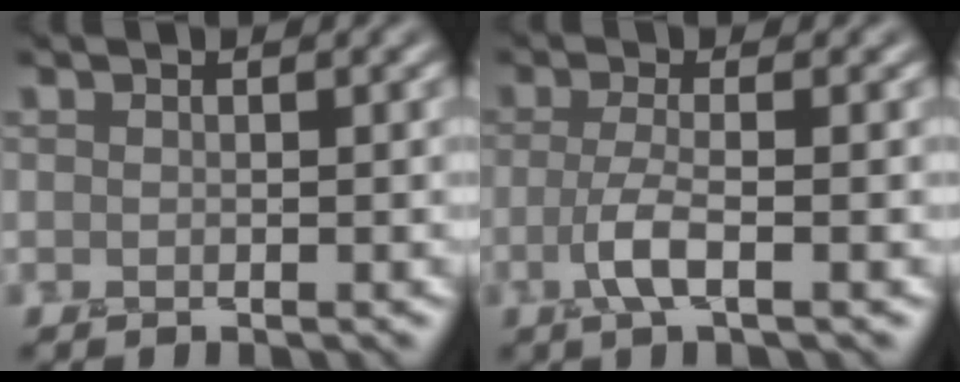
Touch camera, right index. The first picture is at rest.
{"total": 2.7, "force": [-0.9, 0.6, 2.4], "torque": [-0.057, 0.002, -0.021]}